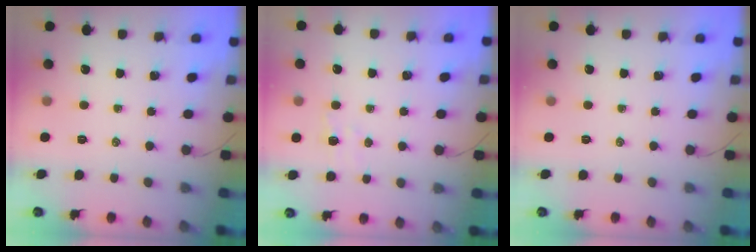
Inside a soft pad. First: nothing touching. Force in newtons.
{"total": 2.8, "press": 2.7, "slide": 0.7}
{"total": 0.0}